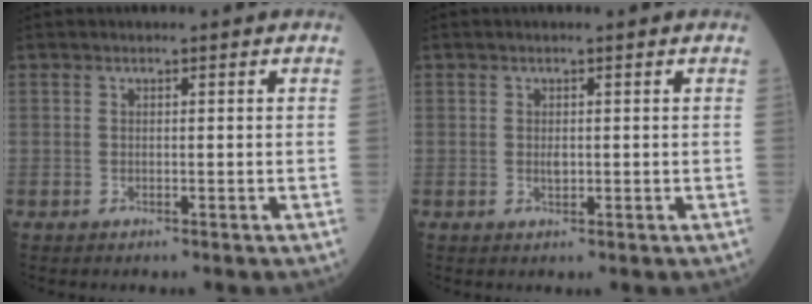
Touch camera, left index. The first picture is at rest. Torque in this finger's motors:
{"motor_torque": [0.31, -0.03, 0.02, 0.03]}